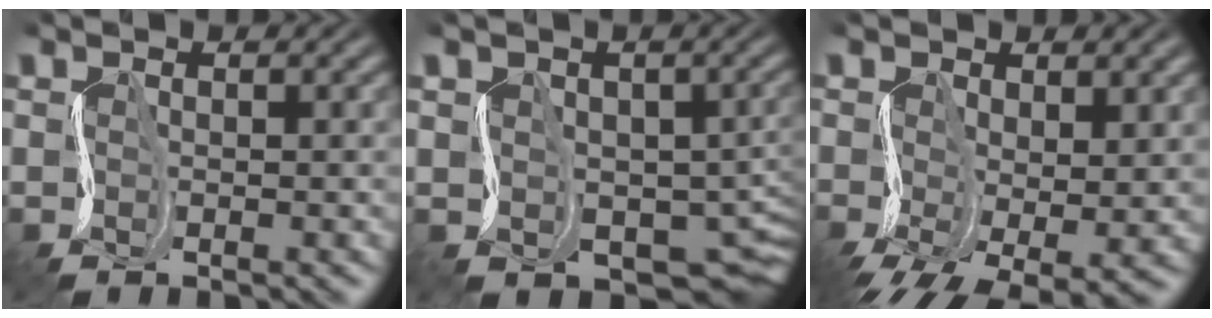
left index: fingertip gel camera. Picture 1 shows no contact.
{"total": 7.6, "force": [-2.7, 5.5, 4.5], "torque": [-0.039, -0.010, -0.035]}
{"total": 6.2, "force": [-1.7, 2.7, 5.4], "torque": [-0.096, -0.009, -0.028]}